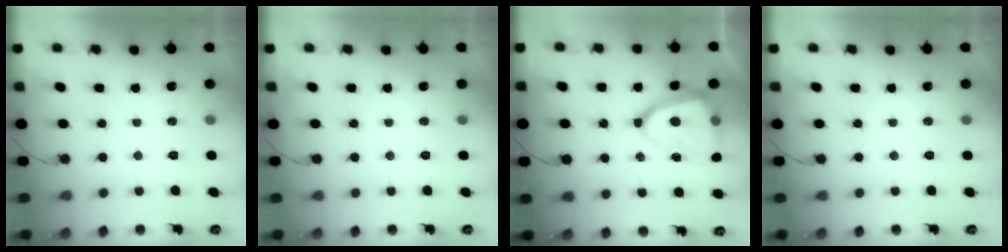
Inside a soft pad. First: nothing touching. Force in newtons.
{"total": 0.0}
{"total": 16.9, "press": 16.8, "slide": 1.5}
{"total": 0.0}